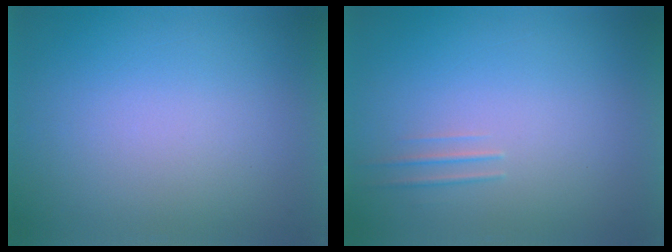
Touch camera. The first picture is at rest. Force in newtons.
{"total": 1.7}